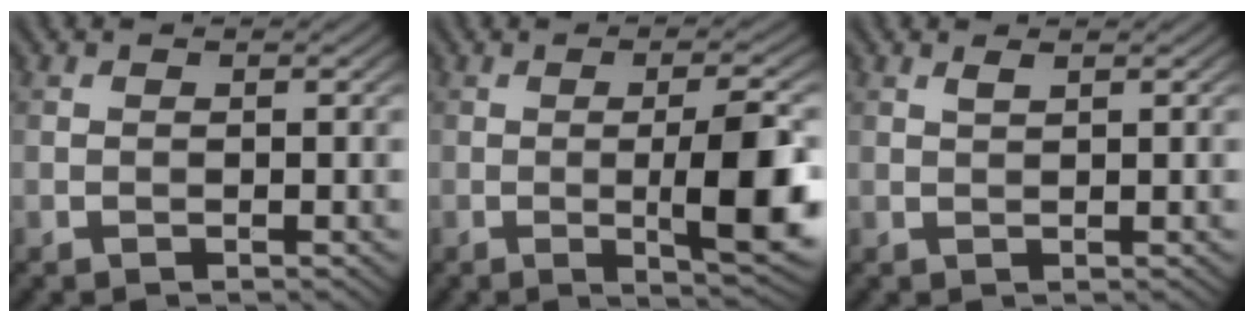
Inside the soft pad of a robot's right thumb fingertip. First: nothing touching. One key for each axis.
{"total": 8.6, "fx": -1.1, "fy": 1.7, "fz": 8.4, "tx": -0.131, "ty": -0.001, "tz": -0.016}
{"total": 0.9, "fx": 0.7, "fy": 0.1, "fz": 0.7, "tx": -0.016, "ty": 0.003, "tz": 0.013}